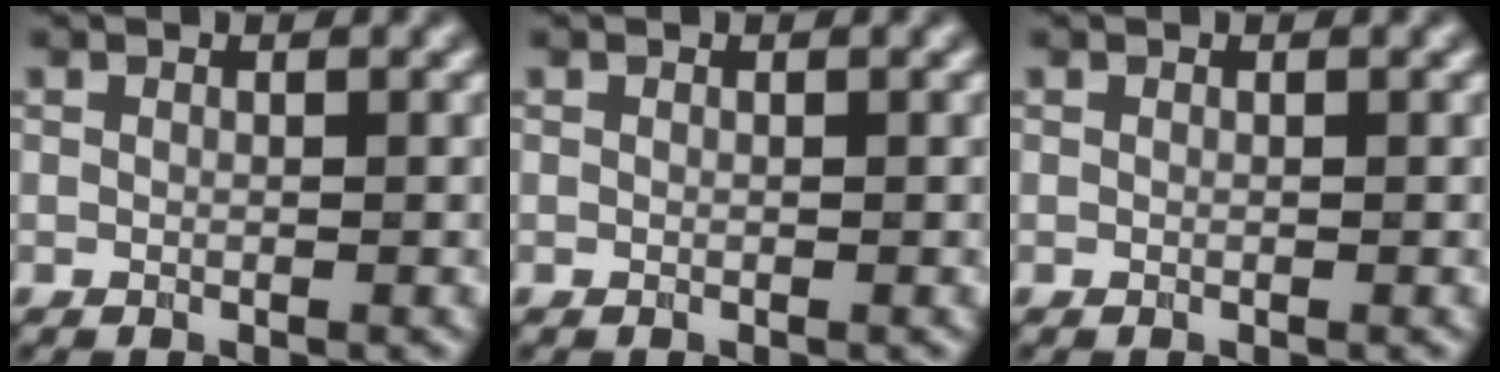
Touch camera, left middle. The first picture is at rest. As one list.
[{"total": 0.0}, {"total": 0.0}]